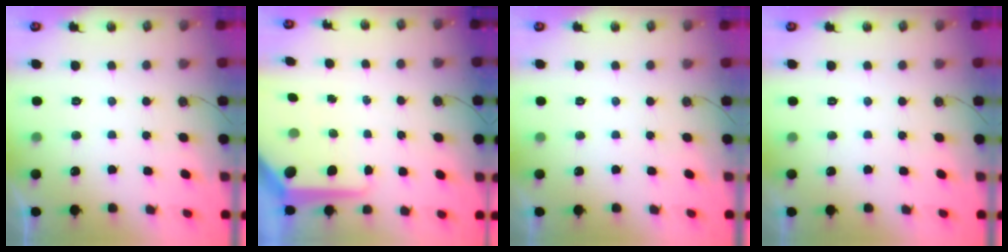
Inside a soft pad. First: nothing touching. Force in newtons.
{"total": 11.3, "press": 11.2, "slide": 1.0}
{"total": 0.0}
{"total": 0.0}